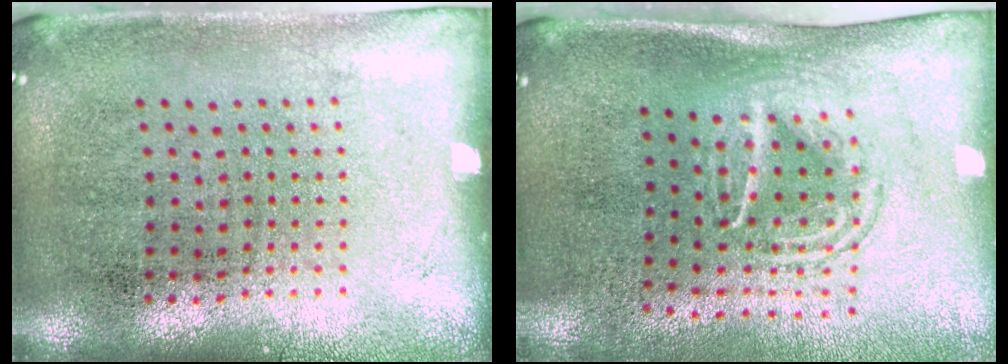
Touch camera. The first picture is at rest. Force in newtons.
{"total": 1.6, "press": 1.2, "slide": 1.1}